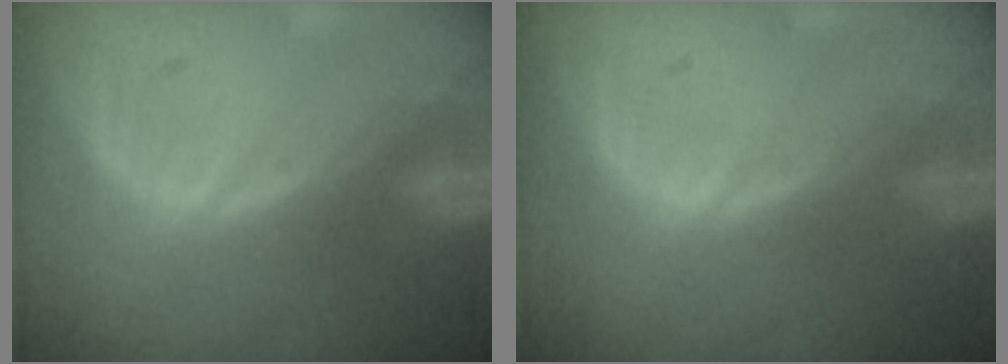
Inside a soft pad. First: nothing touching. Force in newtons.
{"total": 0.0}